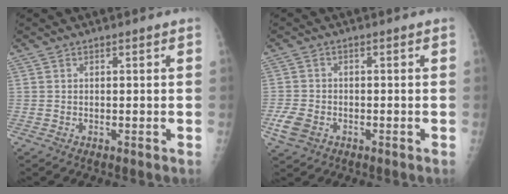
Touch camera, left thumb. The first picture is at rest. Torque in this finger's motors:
{"motor_torque": [0.47, 0.96, 0.13, -0.12, 0.24]}